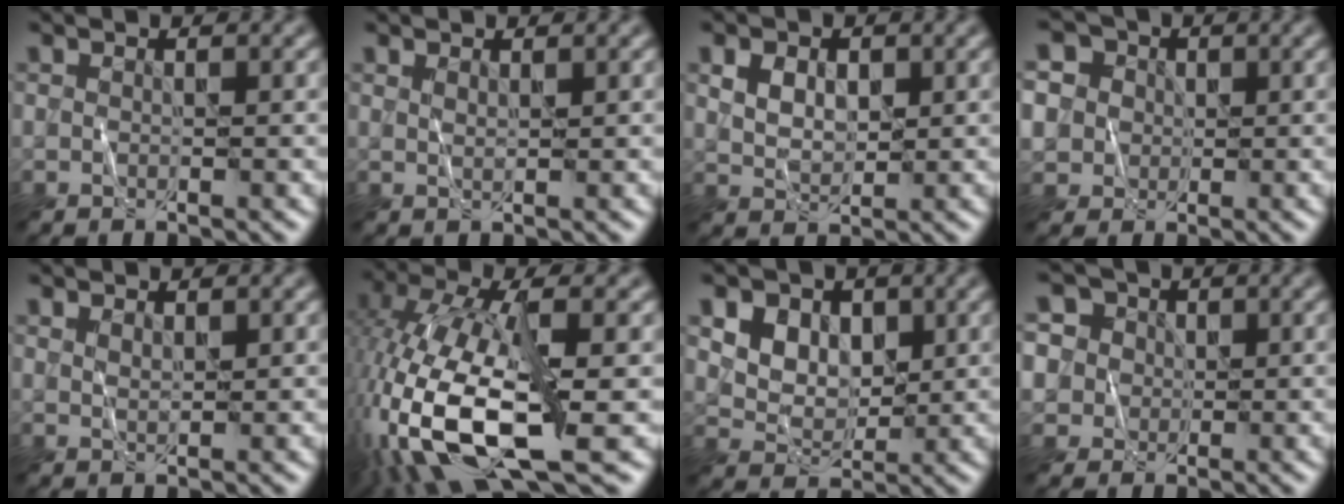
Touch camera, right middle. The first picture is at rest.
{"total": 0.7, "force": [0.5, 0.1, 0.4], "torque": [-0.008, 0.000, 0.010]}
{"total": 2.7, "force": [0.9, 1.8, 1.7], "torque": [-0.034, 0.000, 0.018]}
{"total": 8.6, "force": [2.5, 7.6, 3.0], "torque": [-0.083, 0.035, 0.023]}
{"total": 0.9, "force": [0.6, 0.4, 0.6], "torque": [-0.015, -0.001, 0.015]}
{"total": 14.3, "force": [-4.5, 5.4, 12.4], "torque": [-0.282, -0.007, -0.088]}
{"total": 8.4, "force": [3.9, 6.1, 4.1], "torque": [-0.078, 0.013, 0.061]}
{"total": 7.7, "force": [2.9, 6.7, 2.6], "torque": [-0.062, 0.037, 0.027]}